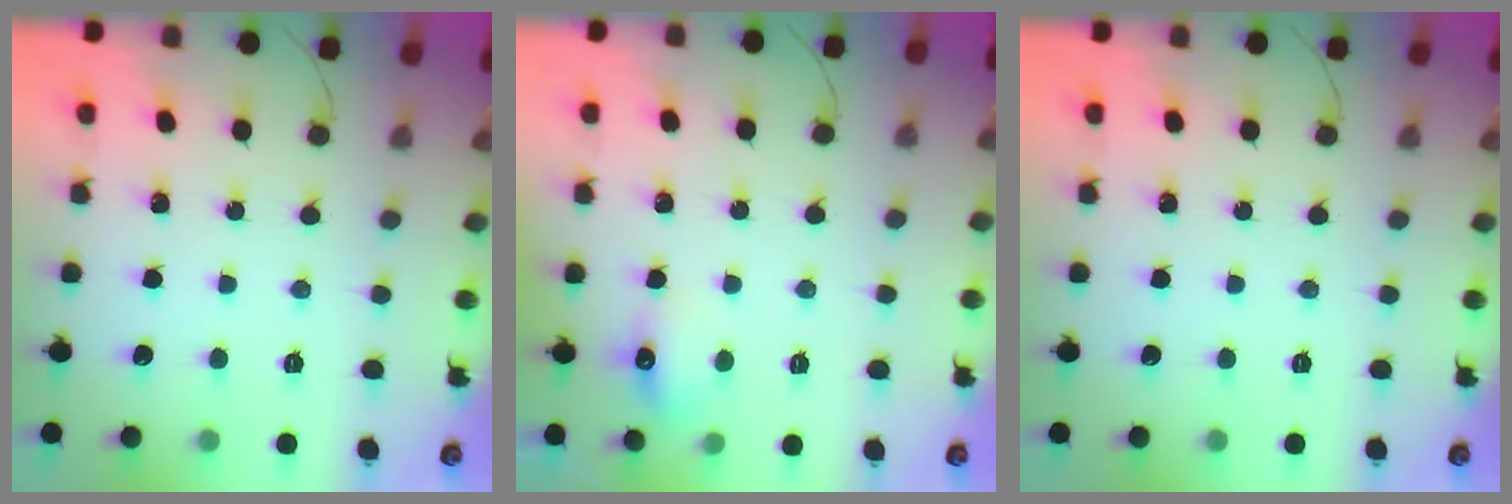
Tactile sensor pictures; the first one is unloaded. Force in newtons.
{"total": 6.0, "press": 5.9, "slide": 1.2}
{"total": 0.0}